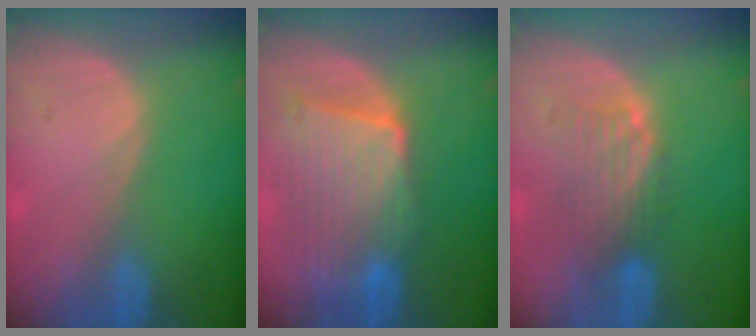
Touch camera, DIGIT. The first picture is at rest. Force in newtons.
{"total": 9.2, "press": 8.5, "slide": 3.7}
{"total": 5.1, "press": 4.4, "slide": 2.6}